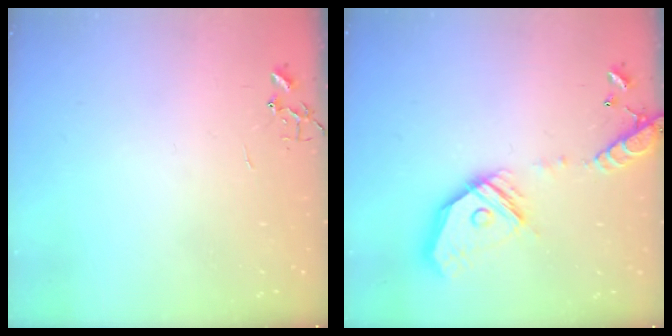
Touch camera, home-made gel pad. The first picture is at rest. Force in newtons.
{"total": 18.8, "press": 18.6, "slide": 3.0}